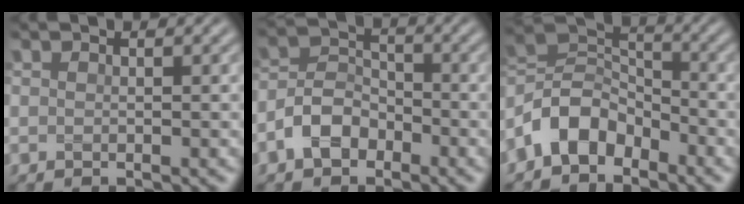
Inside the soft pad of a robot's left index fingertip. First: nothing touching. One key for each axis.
{"total": 3.6, "fx": -2.1, "fy": 2.3, "fz": 1.8, "tx": -0.034, "ty": 0.014, "tz": -0.051}
{"total": 5.6, "fx": -3.6, "fy": 3.4, "fz": 2.7, "tx": -0.045, "ty": 0.013, "tz": -0.083}